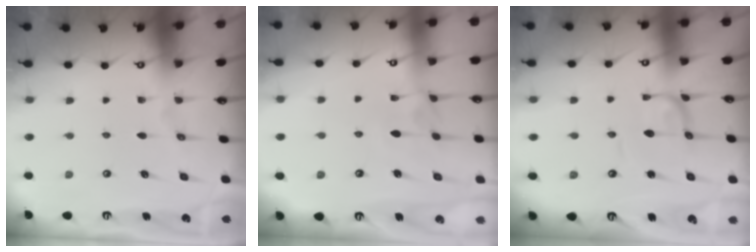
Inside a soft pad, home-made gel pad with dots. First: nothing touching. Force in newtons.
{"total": 2.5, "press": 2.5, "slide": 0.5}
{"total": 1.2, "press": 1.2, "slide": 0.3}